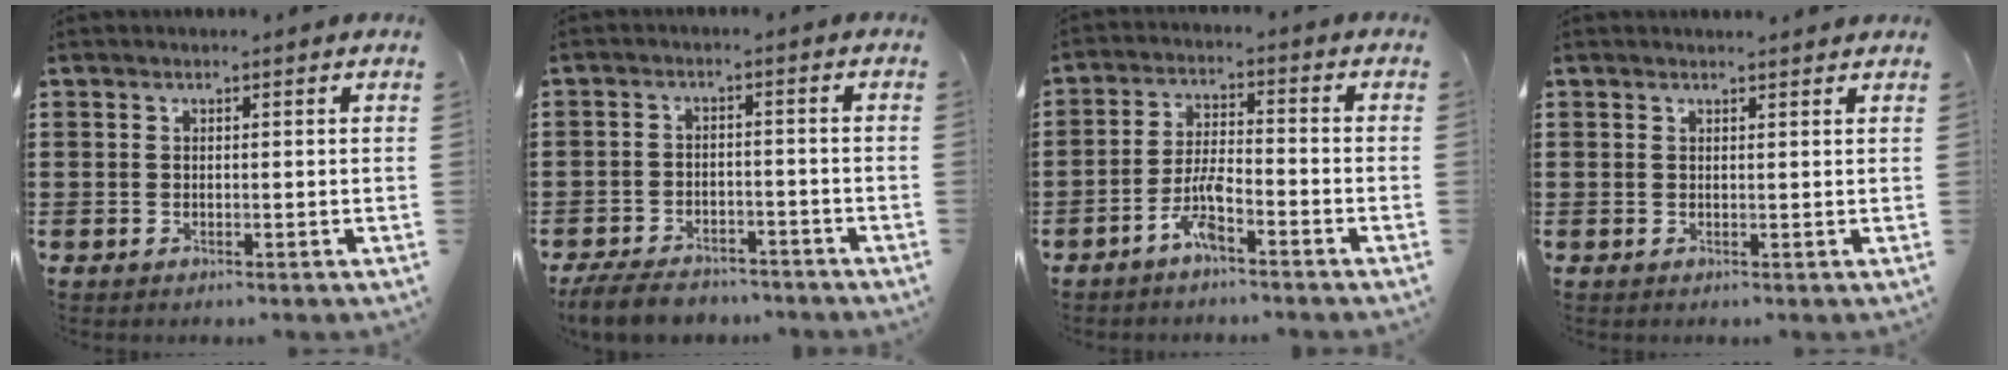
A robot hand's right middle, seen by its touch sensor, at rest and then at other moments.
{"total": 5.1, "force": [-4.8, 1.2, 1.1], "torque": [-0.031, 0.005, -0.099]}
{"total": 5.3, "force": [-3.5, 1.0, 3.9], "torque": [-0.087, 0.004, -0.069]}
{"total": 0.6, "force": [0.6, 0.0, 0.2], "torque": [0.003, -0.003, 0.009]}